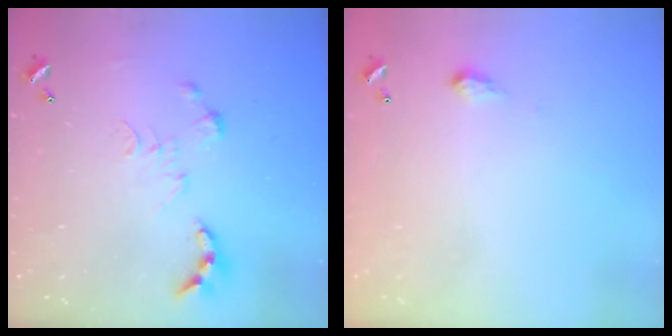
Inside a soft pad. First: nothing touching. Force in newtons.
{"total": 2.0, "press": 2.0, "slide": 0.3}